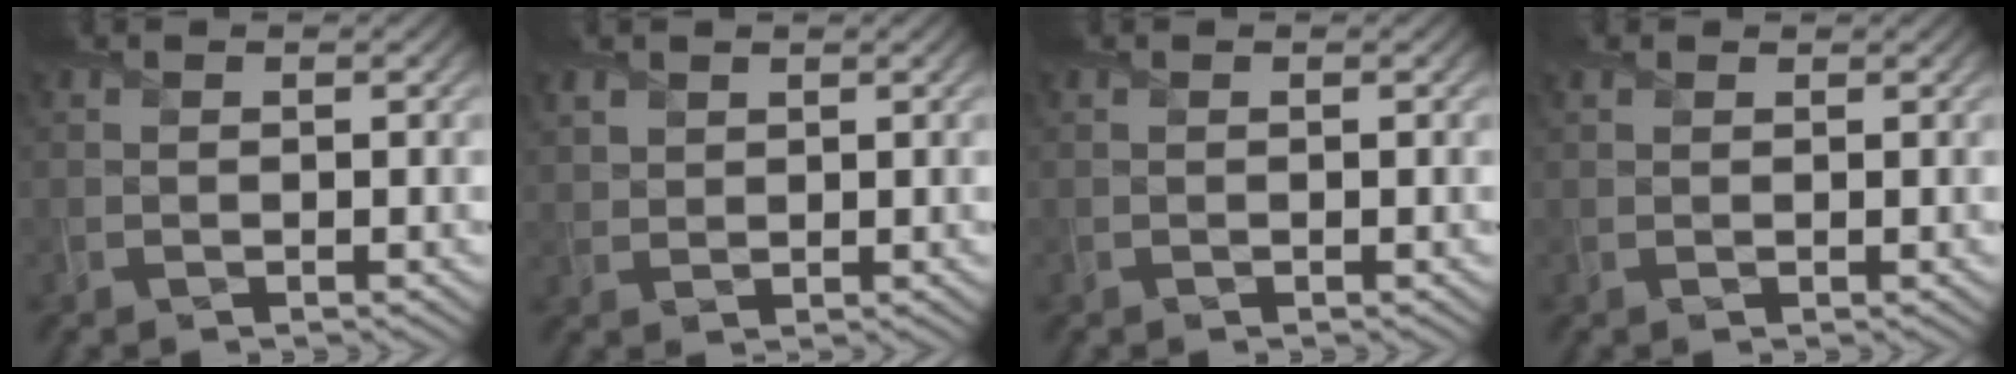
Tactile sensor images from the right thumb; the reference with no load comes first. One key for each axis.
{"total": 2.3, "fx": 1.7, "fy": 1.5, "fz": 0.5, "tx": -0.016, "ty": 0.003, "tz": 0.038}
{"total": 0.0}
{"total": 1.0, "fx": 0.9, "fy": 0.5, "fz": 0.1, "tx": -0.006, "ty": 0.006, "tz": 0.017}